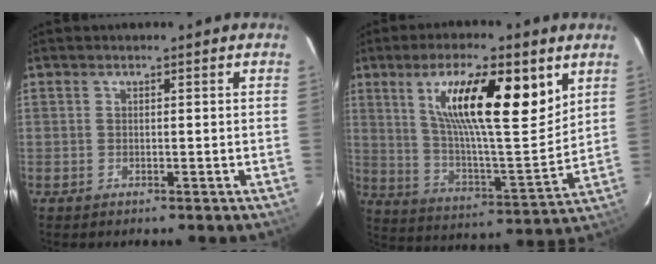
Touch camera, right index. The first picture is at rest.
{"total": 19.7, "force": [8.9, 4.6, 16.9], "torque": [-0.277, 0.003, 0.155]}